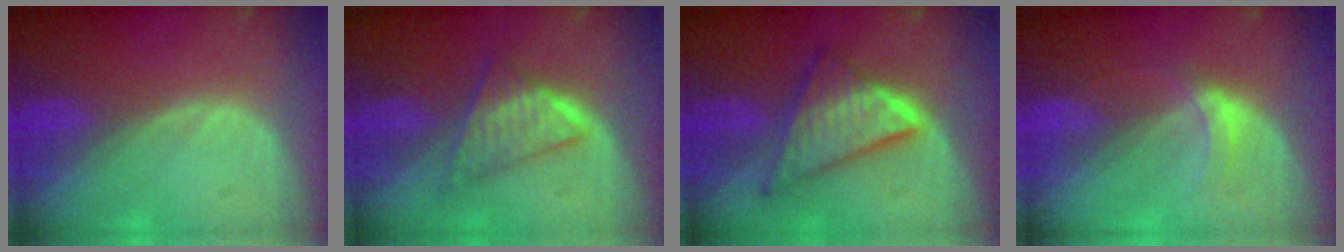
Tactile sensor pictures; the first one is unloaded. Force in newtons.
{"total": 6.1, "press": 5.7, "slide": 2.1}
{"total": 9.0, "press": 9.0, "slide": 0.7}
{"total": 3.2, "press": 2.8, "slide": 1.6}